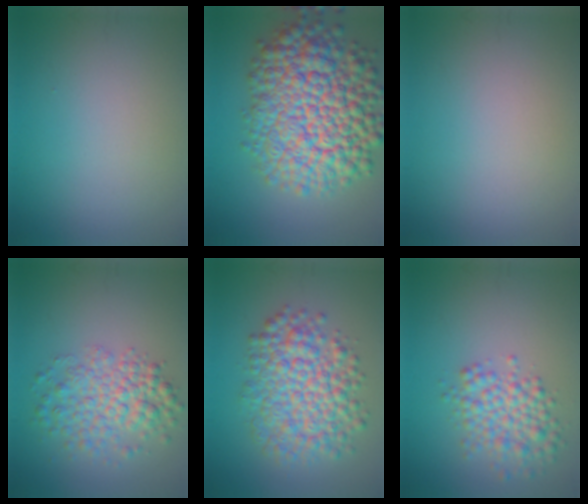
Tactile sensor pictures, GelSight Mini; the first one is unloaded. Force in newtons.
{"total": 13.4, "press": 13.4, "slide": 0.5}
{"total": 0.0}
{"total": 5.0, "press": 5.0, "slide": 0.2}
{"total": 7.4, "press": 7.4, "slide": 0.1}
{"total": 4.3, "press": 4.3, "slide": 0.2}